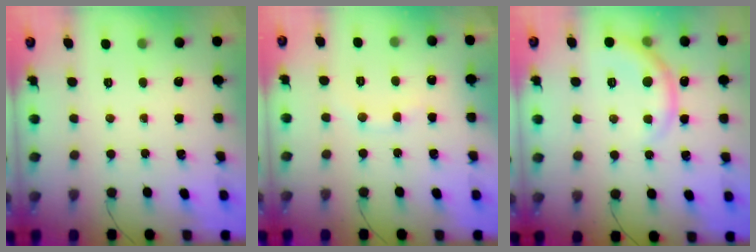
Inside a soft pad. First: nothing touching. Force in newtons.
{"total": 7.8, "press": 7.7, "slide": 1.5}
{"total": 6.7, "press": 6.6, "slide": 1.0}